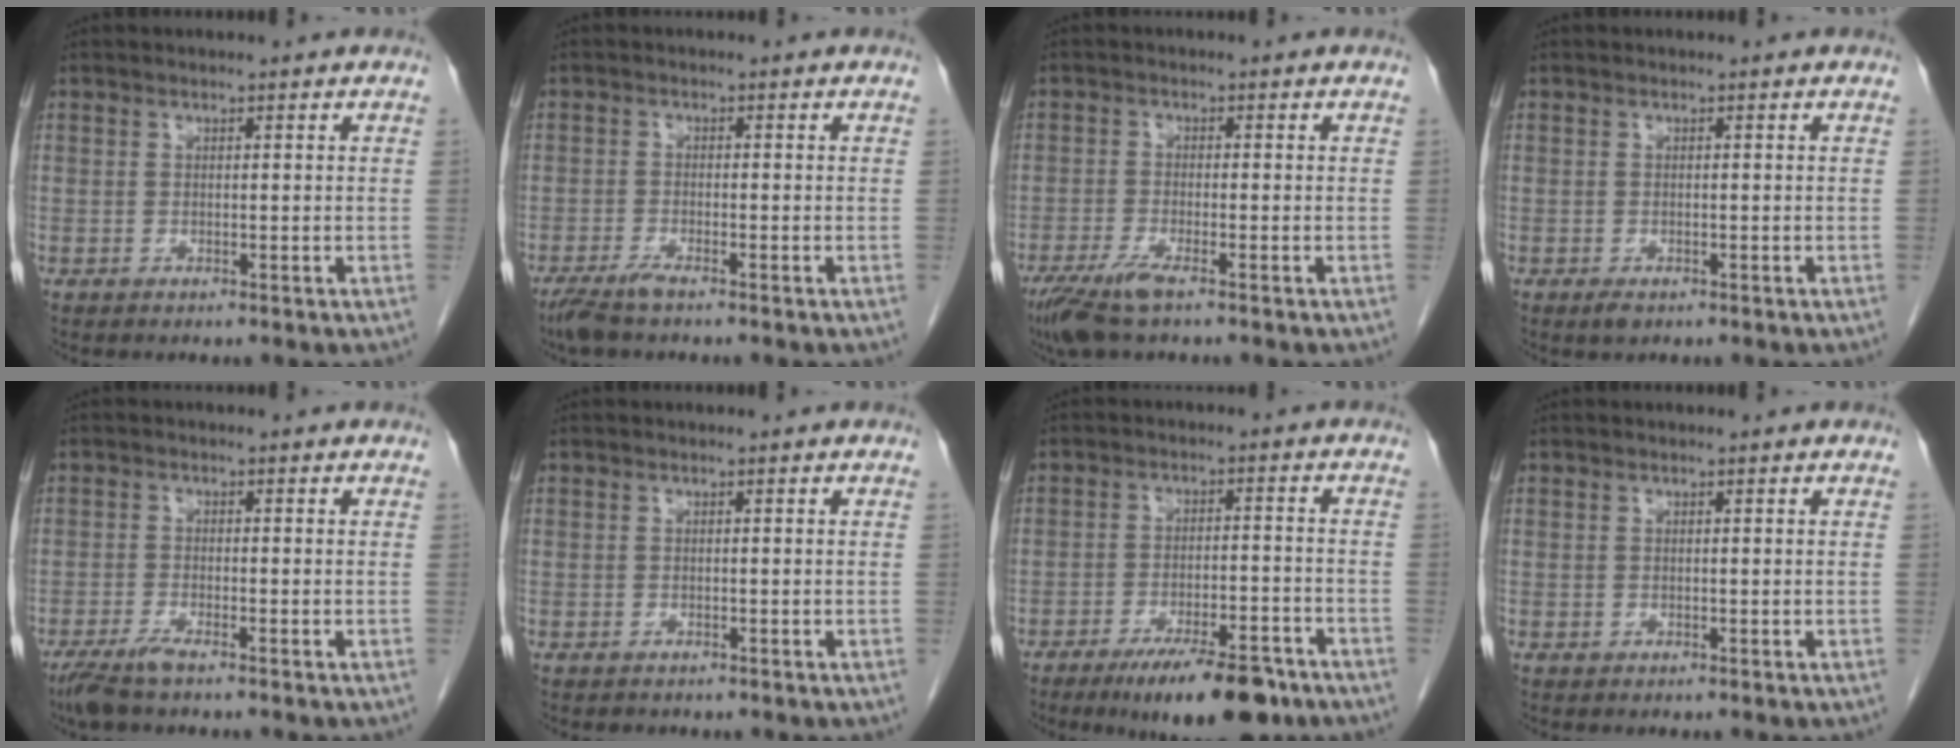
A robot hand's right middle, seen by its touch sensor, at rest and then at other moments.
{"total": 3.3, "force": [-2.6, 0.3, 2.1], "torque": [-0.046, -0.008, -0.052]}
{"total": 5.3, "force": [-3.5, 0.6, 3.9], "torque": [-0.081, -0.016, -0.067]}
{"total": 1.2, "force": [-0.7, 0.5, 0.7], "torque": [-0.013, -0.001, -0.006]}
{"total": 3.6, "force": [-2.8, 0.4, 2.3], "torque": [-0.052, -0.009, -0.055]}
{"total": 0.6, "force": [-0.5, 0.4, 0.0], "torque": [-0.006, 0.001, -0.008]}
{"total": 11.9, "force": [-8.5, 3.1, 7.7], "torque": [-0.111, -0.009, -0.132]}
{"total": 0.0}